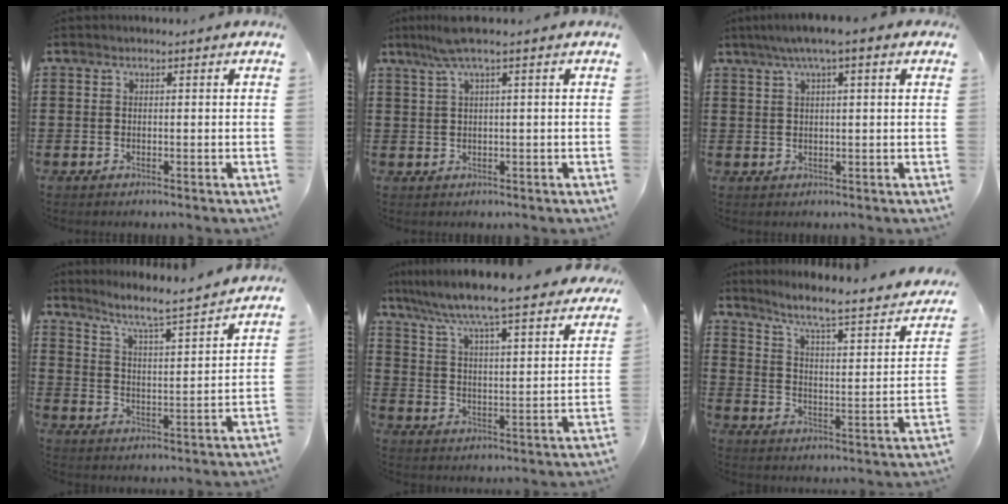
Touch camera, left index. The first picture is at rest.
{"total": 3.4, "force": [1.3, -0.2, 3.1], "torque": [-0.069, -0.004, 0.020]}
{"total": 3.8, "force": [1.9, 0.3, 3.3], "torque": [-0.066, 0.006, 0.032]}
{"total": 5.9, "force": [5.2, -0.6, 2.6], "torque": [-0.073, -0.044, 0.081]}
{"total": 5.9, "force": [5.5, -0.7, 2.1], "torque": [-0.069, -0.052, 0.084]}
{"total": 5.7, "force": [4.4, 0.0, 3.6], "torque": [-0.092, -0.041, 0.063]}